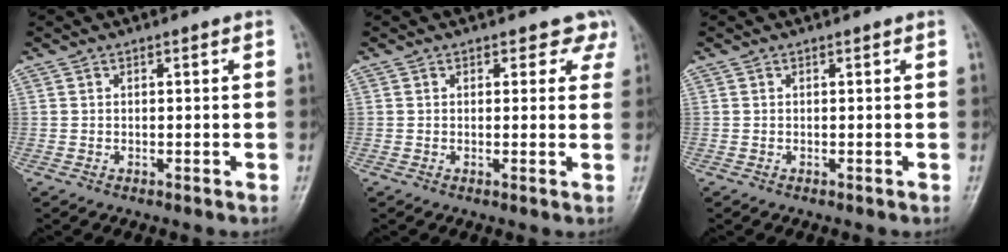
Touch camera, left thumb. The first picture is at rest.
{"total": 3.3, "force": [2.3, 2.3, 0.7], "torque": [0.027, -0.011, 0.012]}
{"total": 0.0}